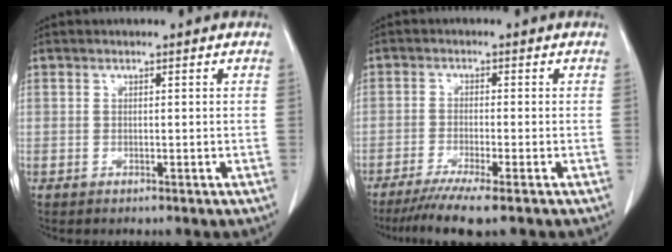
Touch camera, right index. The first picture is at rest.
{"total": 6.6, "force": [-4.9, -0.2, 4.5], "torque": [-0.069, -0.016, -0.080]}